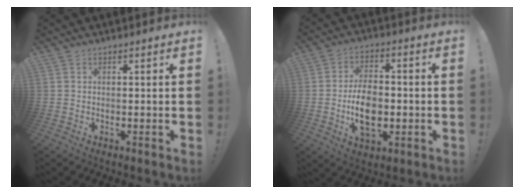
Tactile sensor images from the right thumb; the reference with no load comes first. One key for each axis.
{"total": 12.1, "fx": -2.0, "fy": 7.9, "fz": 9.0, "tx": -0.154, "ty": 0.001, "tz": -0.037}